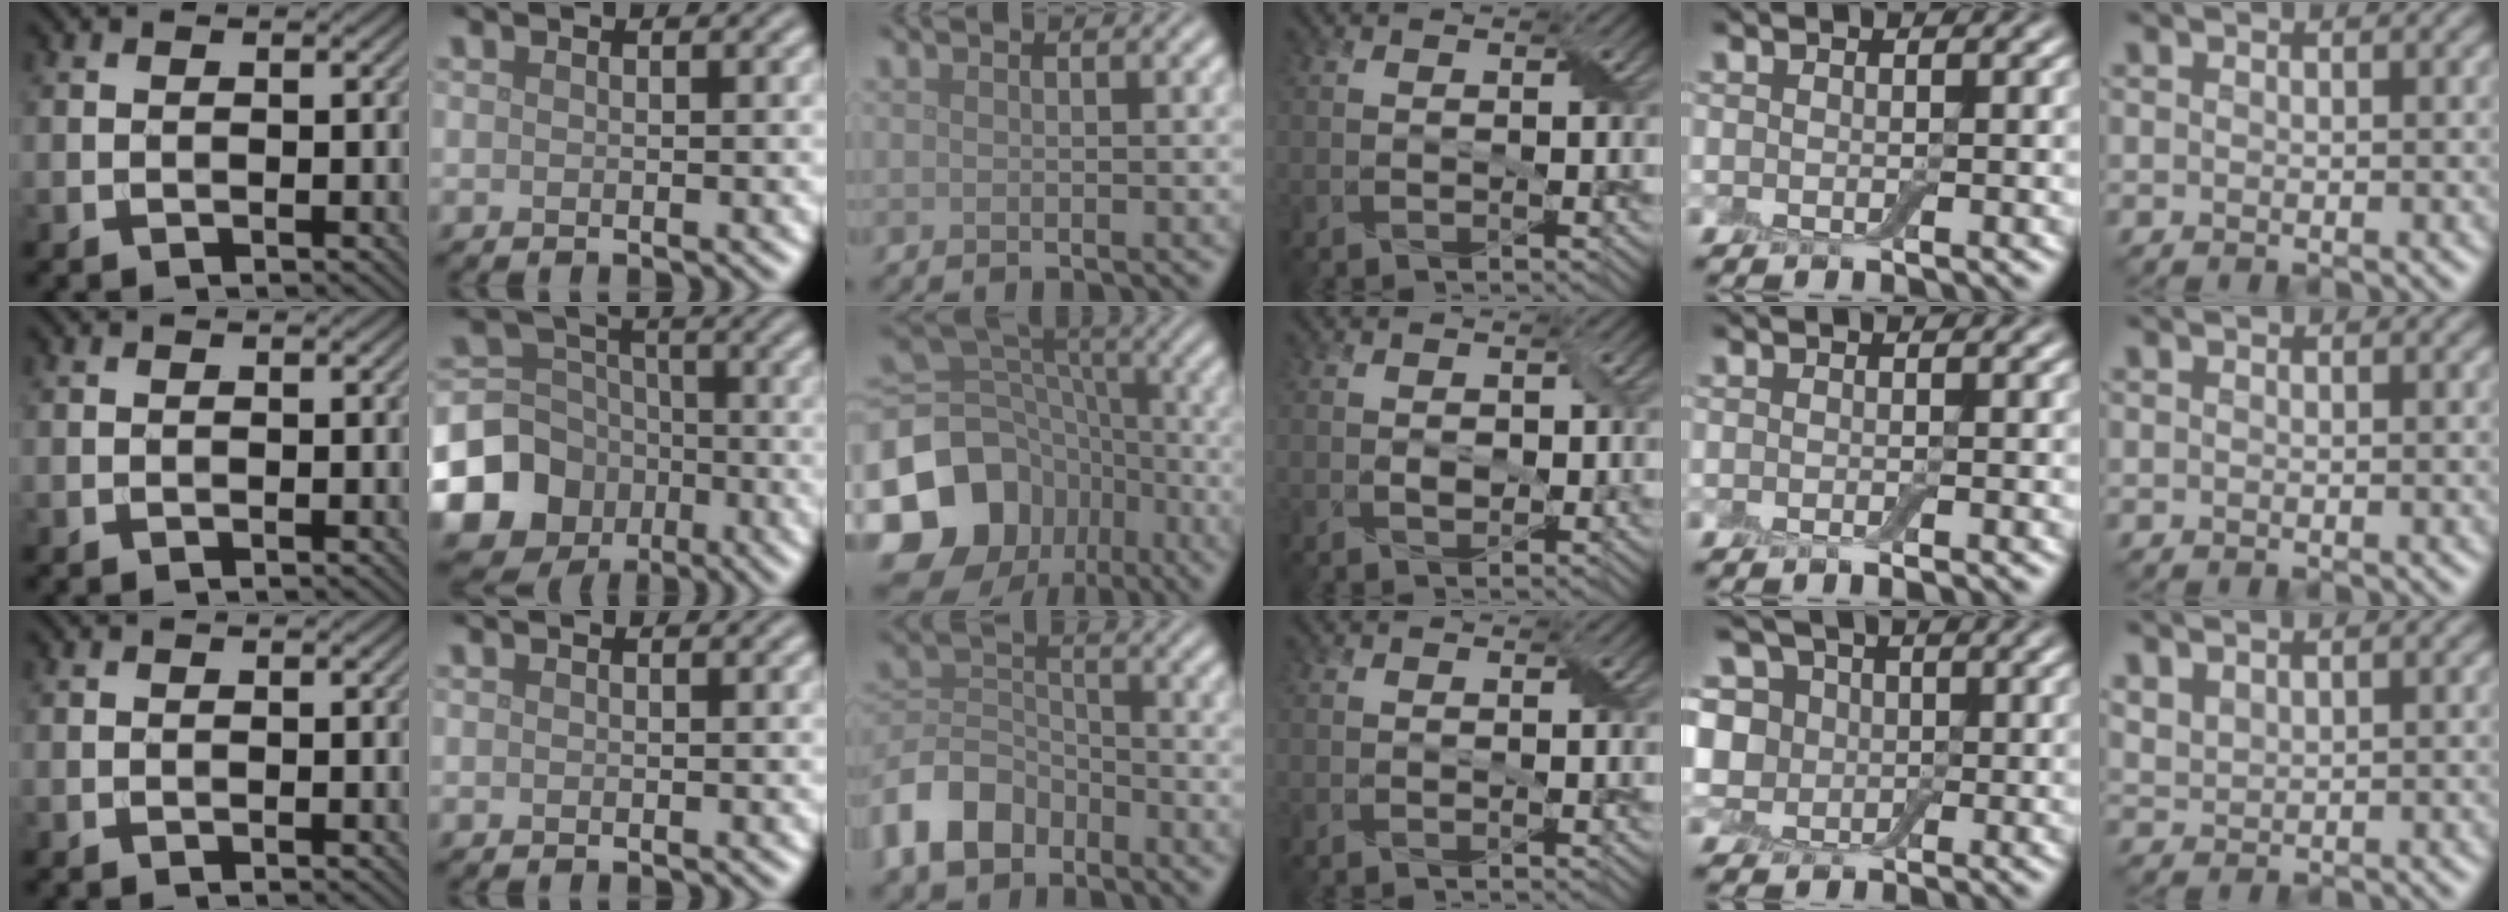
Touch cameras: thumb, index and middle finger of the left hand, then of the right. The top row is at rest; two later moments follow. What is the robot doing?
{"motion": "fold", "object": "aluminum foil"}